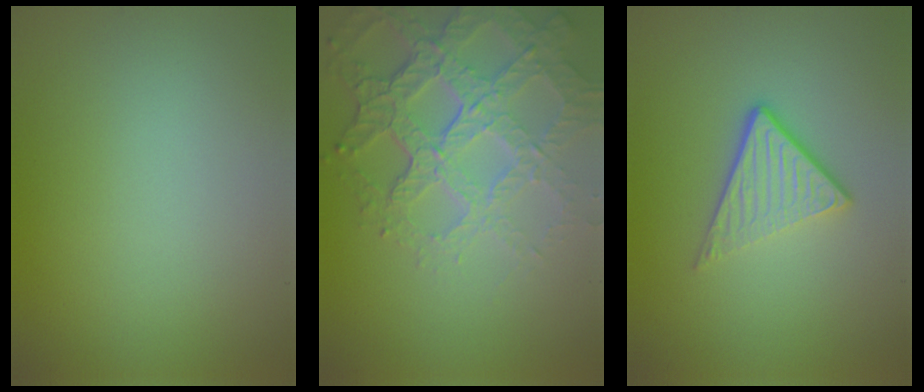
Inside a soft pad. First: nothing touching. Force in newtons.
{"total": 7.7, "press": 5.3, "slide": 5.5}
{"total": 3.7, "press": 2.6, "slide": 2.6}